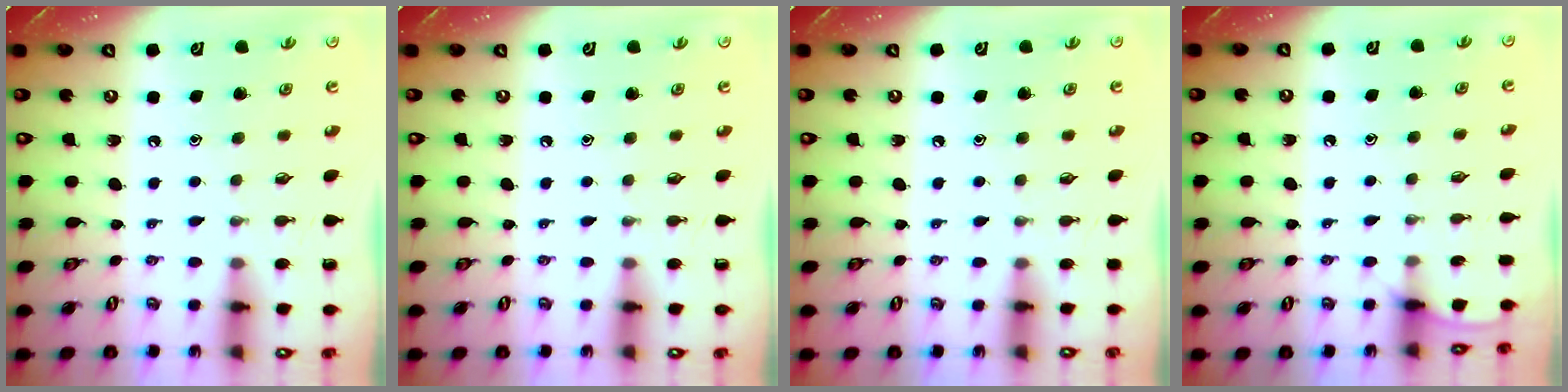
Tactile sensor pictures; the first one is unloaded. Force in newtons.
{"total": 0.0}
{"total": 3.5, "press": 3.5, "slide": 0.6}
{"total": 4.0, "press": 3.9, "slide": 0.5}